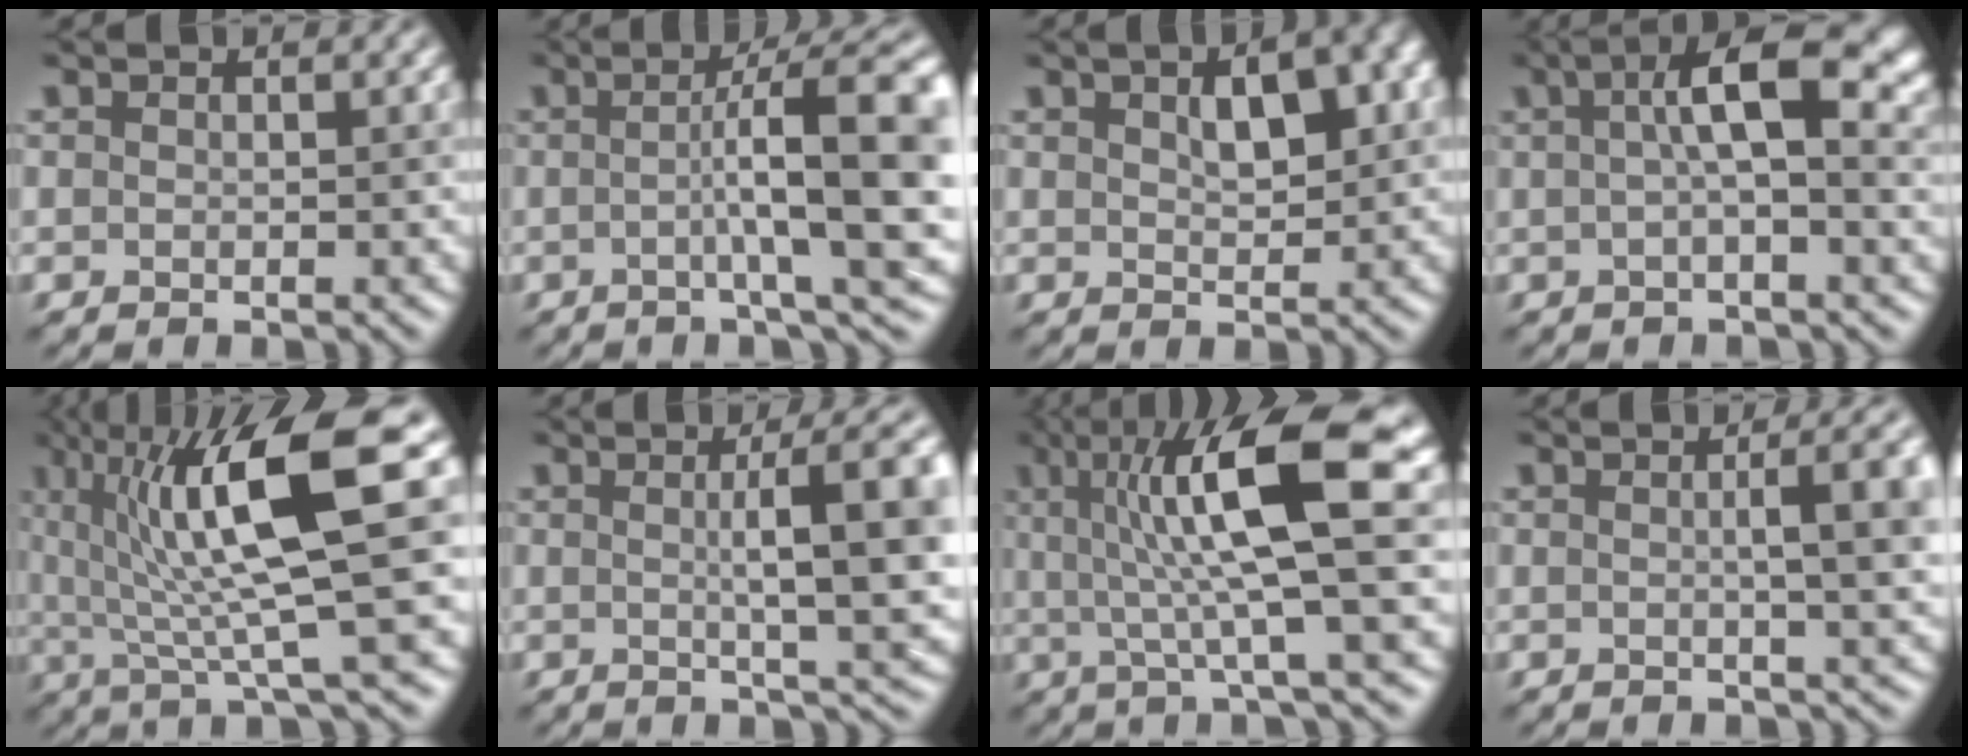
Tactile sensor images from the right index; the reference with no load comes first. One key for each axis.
{"total": 12.1, "fx": 0.4, "fy": 2.3, "fz": 11.9, "tx": -0.134, "ty": 0.019, "tz": 0.004}
{"total": 5.3, "fx": 2.0, "fy": 2.2, "fz": 4.4, "tx": -0.064, "ty": 0.013, "tz": 0.030}
{"total": 7.8, "fx": 1.9, "fy": 2.2, "fz": 7.2, "tx": -0.103, "ty": 0.017, "tz": 0.024}
{"total": 12.3, "fx": 3.4, "fy": 2.2, "fz": 11.6, "tx": -0.180, "ty": 0.007, "tz": 0.061}
{"total": 9.7, "fx": 1.3, "fy": 2.2, "fz": 9.4, "tx": -0.101, "ty": 0.014, "tz": 0.016}
{"total": 10.8, "fx": 2.9, "fy": 2.2, "fz": 10.2, "tx": -0.159, "ty": 0.008, "tz": 0.046}
{"total": 6.8, "fx": 0.8, "fy": 2.0, "fz": 6.4, "tx": -0.049, "ty": 0.017, "tz": 0.005}